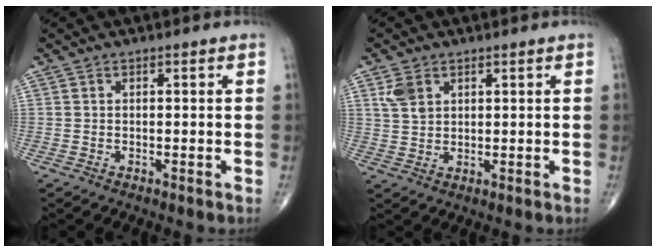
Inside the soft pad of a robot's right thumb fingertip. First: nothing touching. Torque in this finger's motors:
{"motor_torque": [0.30, 1.42, 0.47, 0.18, 0.08]}